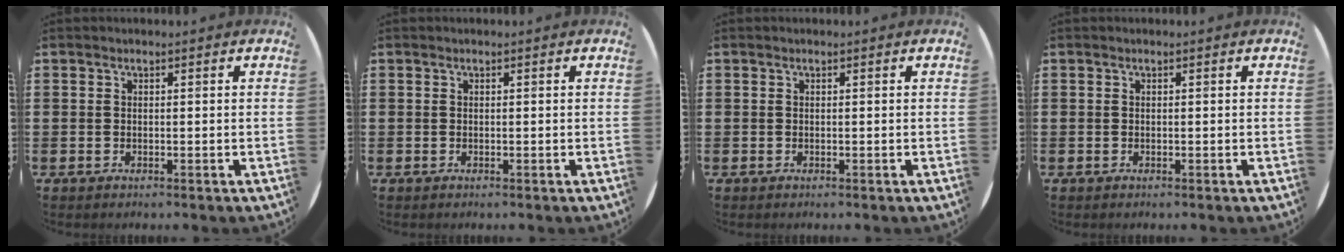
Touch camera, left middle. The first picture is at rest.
{"total": 0.0}
{"total": 0.0}
{"total": 0.0}